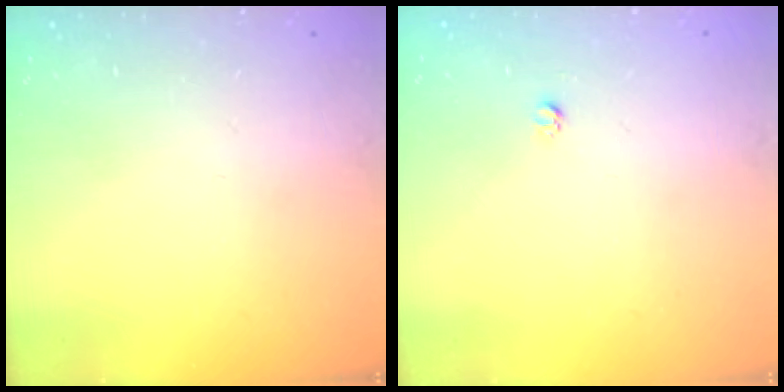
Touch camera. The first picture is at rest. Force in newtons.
{"total": 3.1, "press": 3.1, "slide": 0.3}